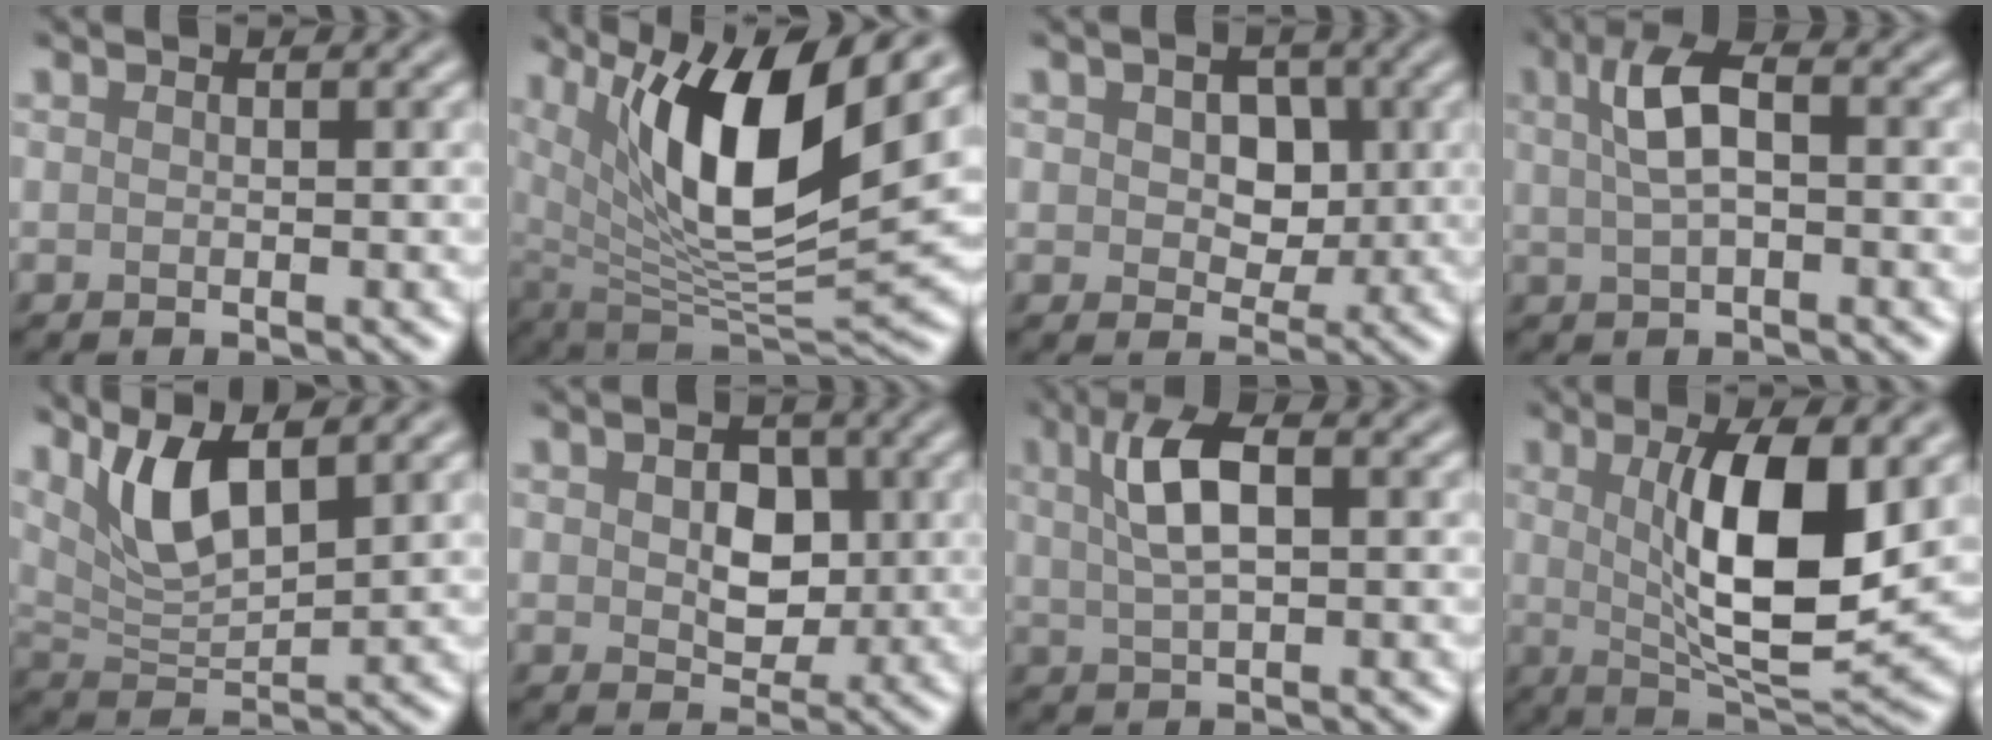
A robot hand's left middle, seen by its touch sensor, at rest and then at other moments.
{"total": 12.2, "force": [5.1, 3.6, 10.4], "torque": [-0.174, -0.009, 0.095]}
{"total": 3.7, "force": [0.6, 2.7, 2.5], "torque": [-0.045, 0.000, 0.000]}
{"total": 4.0, "force": [0.9, 1.5, 3.6], "torque": [-0.072, 0.012, 0.012]}
{"total": 5.1, "force": [2.8, 1.6, 4.0], "torque": [-0.087, -0.004, 0.055]}
{"total": 3.9, "force": [0.4, 2.7, 2.8], "torque": [-0.051, -0.003, 0.004]}
{"total": 4.6, "force": [1.4, 1.7, 4.0], "torque": [-0.079, 0.010, 0.021]}
{"total": 9.3, "force": [1.6, 2.8, 8.8], "torque": [-0.141, -0.012, 0.033]}